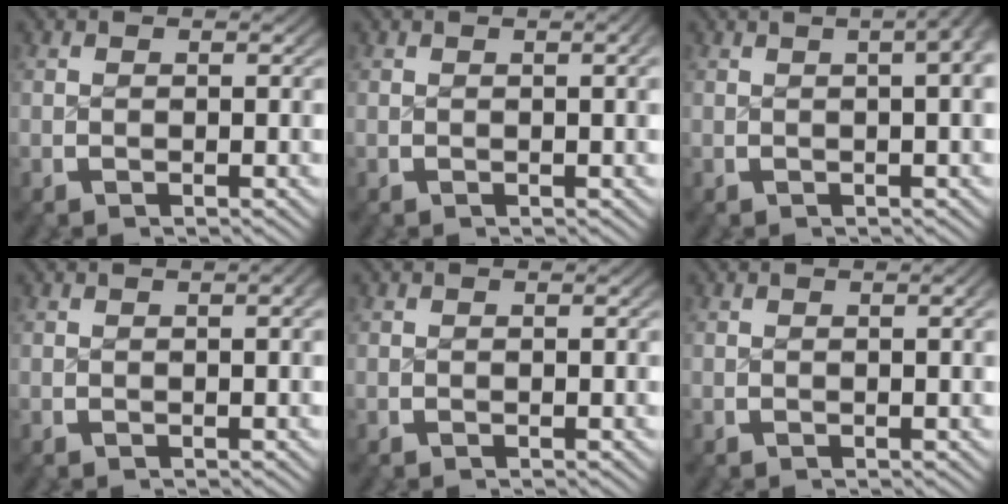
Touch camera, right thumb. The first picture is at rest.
{"total": 1.0, "force": [0.0, 0.1, 1.0], "torque": [-0.013, 0.003, 0.003]}
{"total": 8.6, "force": [3.0, 4.3, 6.8], "torque": [-0.052, 0.051, 0.018]}
{"total": 1.0, "force": [0.1, 0.1, 1.0], "torque": [-0.011, 0.005, 0.002]}
{"total": 0.0}
{"total": 0.7, "force": [0.0, 0.0, 0.6], "torque": [-0.007, 0.003, 0.002]}